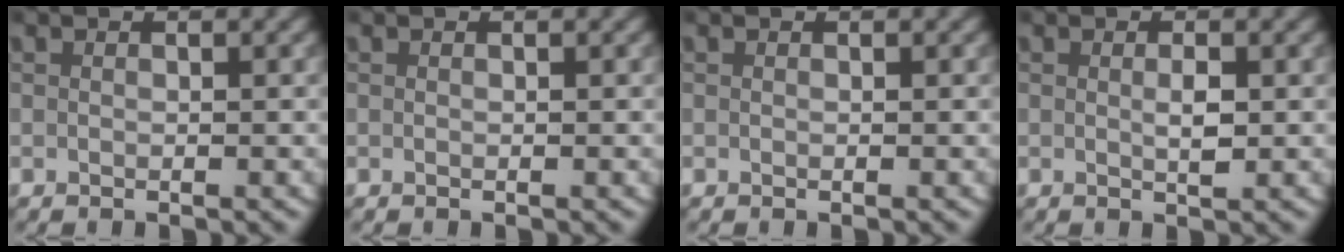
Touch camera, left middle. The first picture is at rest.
{"total": 0.0}
{"total": 0.0}
{"total": 1.4, "force": [0.2, 0.4, 1.3], "torque": [-0.021, -0.005, 0.003]}